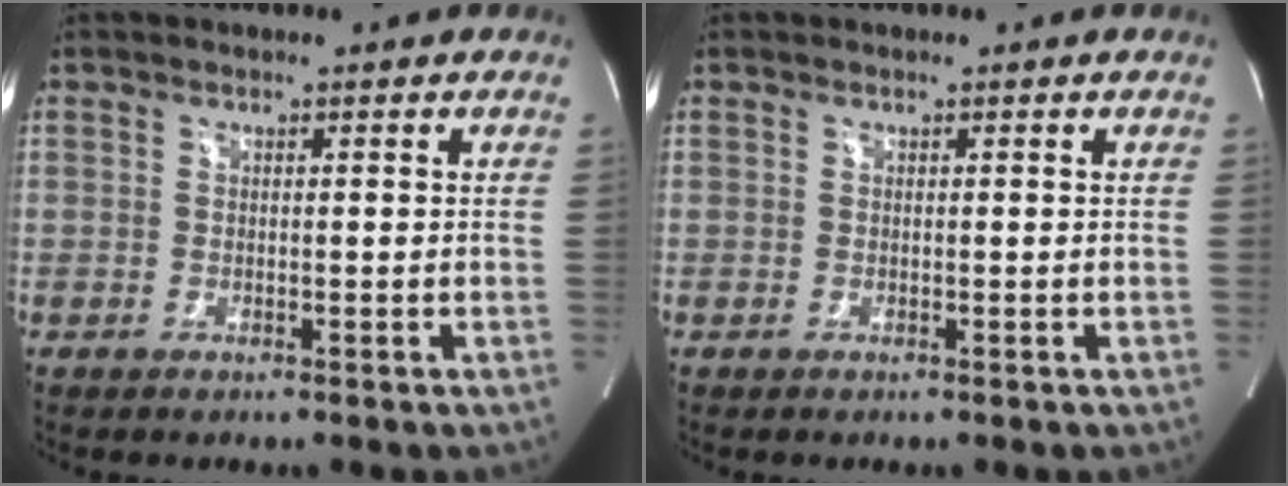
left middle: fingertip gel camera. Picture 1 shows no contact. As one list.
[{"total": 0.0}]